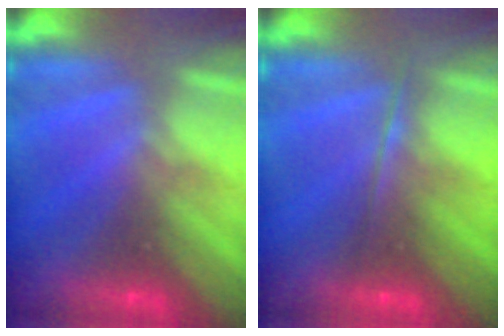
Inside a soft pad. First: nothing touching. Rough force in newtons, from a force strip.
{"total": 1.8}